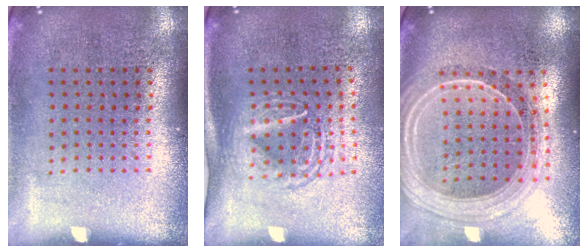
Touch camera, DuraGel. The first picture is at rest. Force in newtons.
{"total": 1.6, "press": 1.3, "slide": 0.9}
{"total": 2.4, "press": 2.0, "slide": 1.2}